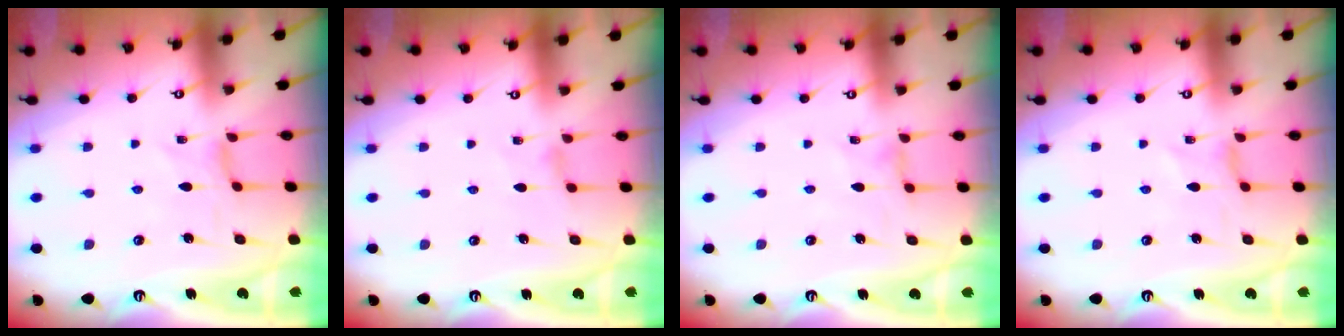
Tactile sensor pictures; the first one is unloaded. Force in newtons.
{"total": 0.6, "press": 0.5, "slide": 0.2}
{"total": 0.5, "press": 0.5, "slide": 0.2}
{"total": 0.0}